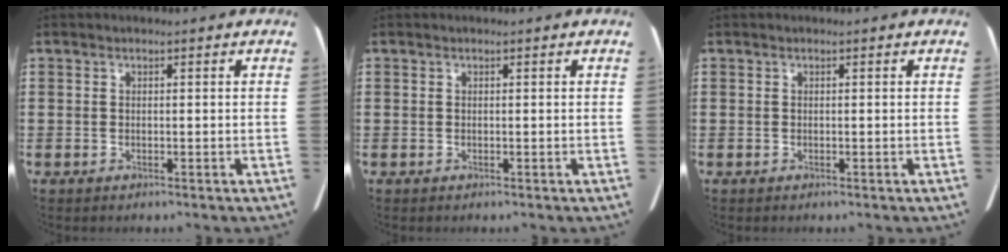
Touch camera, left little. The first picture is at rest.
{"total": 0.0}
{"total": 0.0}